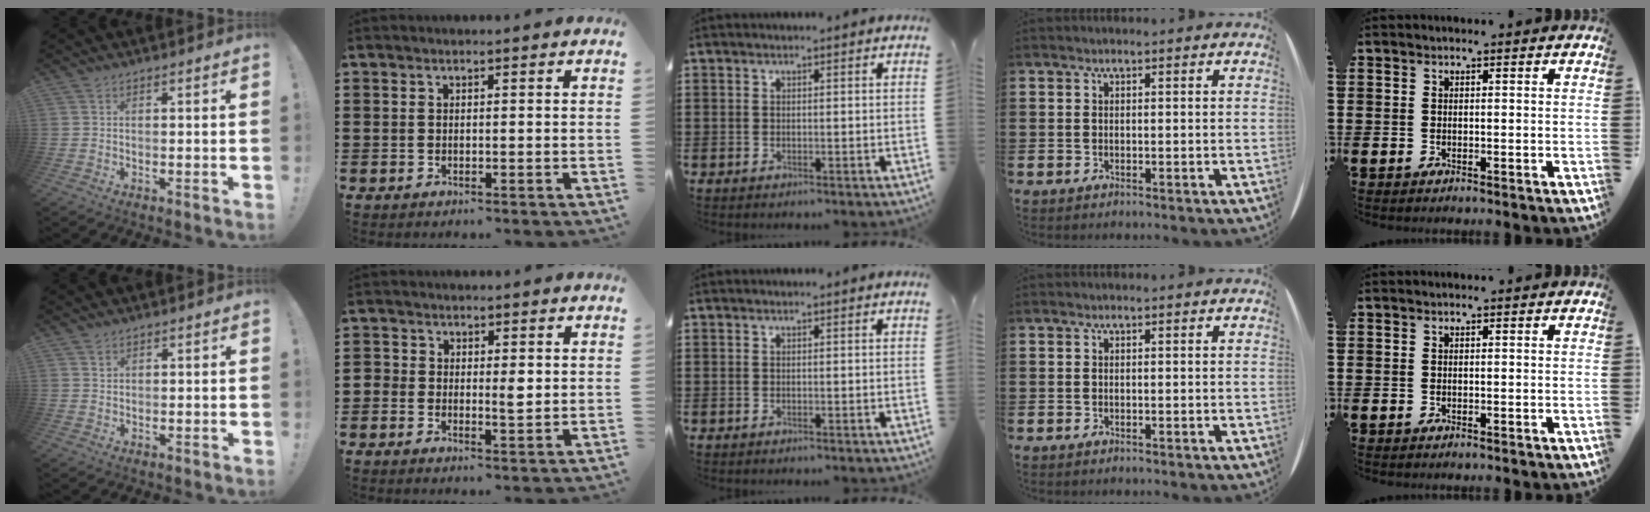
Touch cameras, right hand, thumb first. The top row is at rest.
{"thumb": {"total": 1.0, "force": [0.6, 0.8, 0.1], "torque": [0.009, -0.005, 0.010]}, "index": {"total": 2.5, "force": [-0.1, 1.6, 1.9], "torque": [-0.032, 0.002, -0.004]}}